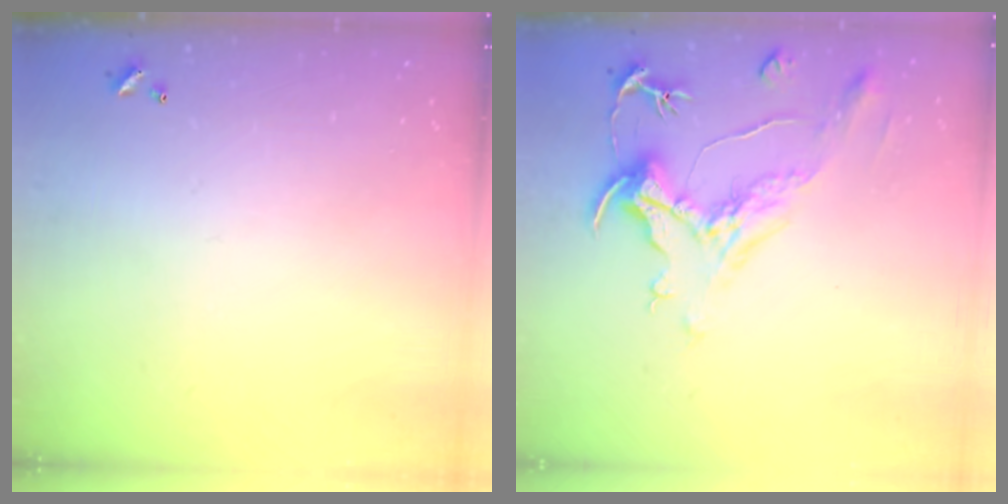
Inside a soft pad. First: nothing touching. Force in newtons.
{"total": 1.9, "press": 1.4, "slide": 1.2}